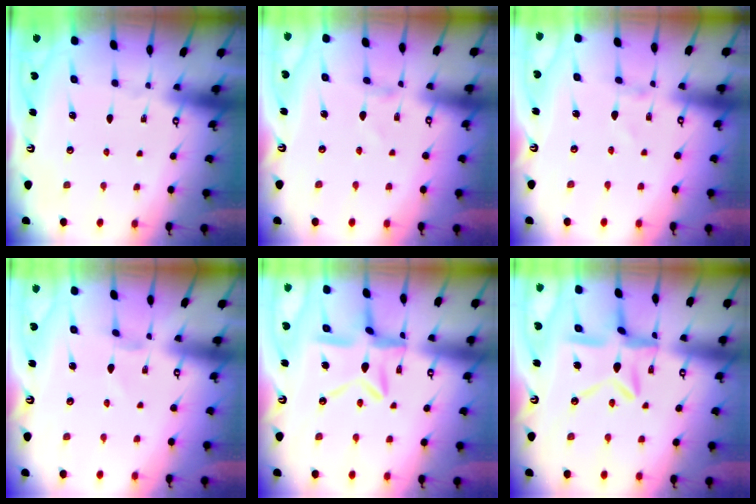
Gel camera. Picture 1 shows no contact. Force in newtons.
{"total": 0.0}
{"total": 0.6, "press": 0.6, "slide": 0.1}
{"total": 0.0}
{"total": 11.4, "press": 11.3, "slide": 0.9}
{"total": 11.4, "press": 11.3, "slide": 0.9}